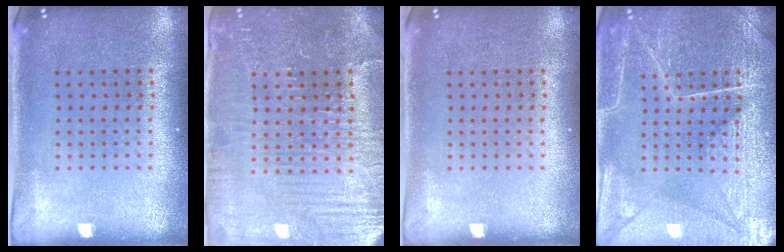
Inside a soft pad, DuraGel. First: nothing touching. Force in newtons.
{"total": 4.3, "press": 4.1, "slide": 1.4}
{"total": 0.0}
{"total": 4.2, "press": 4.2, "slide": 0.3}